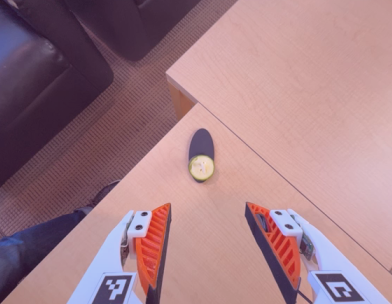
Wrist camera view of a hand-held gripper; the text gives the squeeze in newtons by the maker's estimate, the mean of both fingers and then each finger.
{"total": 1.0, "left": 1.8, "right": 0.1}